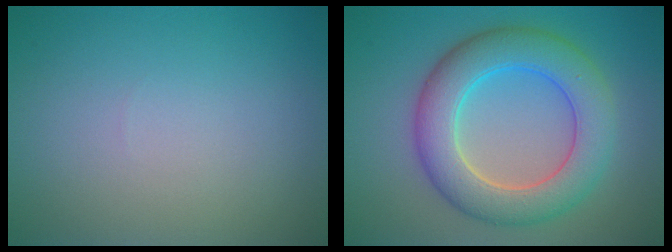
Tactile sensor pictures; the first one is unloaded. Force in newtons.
{"total": 7.4, "press": 7.4, "slide": 0.4}